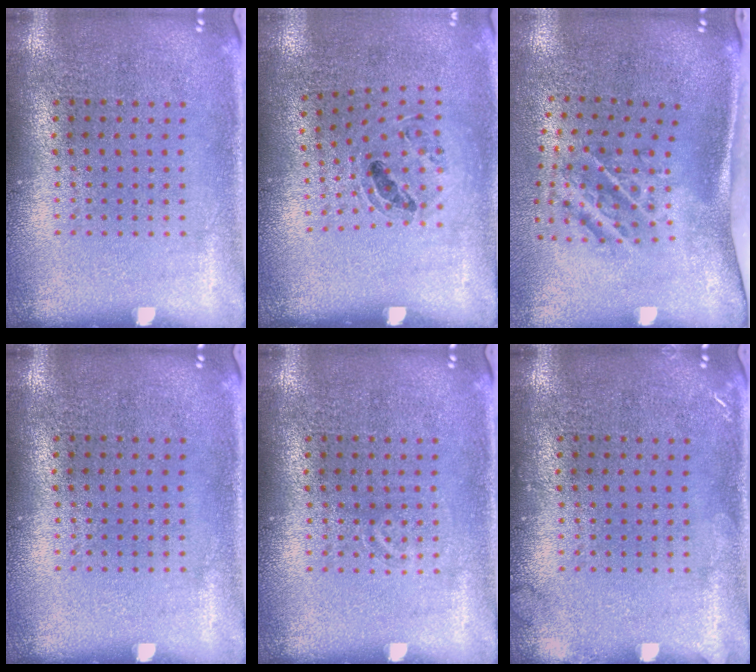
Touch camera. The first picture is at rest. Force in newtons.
{"total": 1.0, "press": 0.9, "slide": 0.5}
{"total": 2.0, "press": 1.2, "slide": 1.6}
{"total": 0.0}
{"total": 0.7, "press": 0.7, "slide": 0.2}
{"total": 0.8, "press": 0.8, "slide": 0.1}